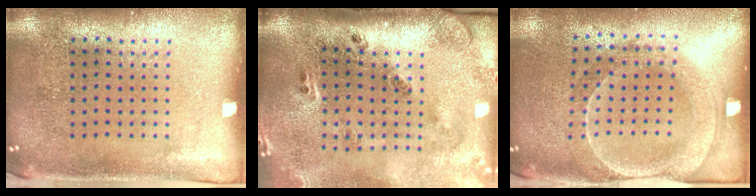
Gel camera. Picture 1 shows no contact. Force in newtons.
{"total": 3.1, "press": 1.8, "slide": 2.5}
{"total": 1.9, "press": 1.8, "slide": 0.6}